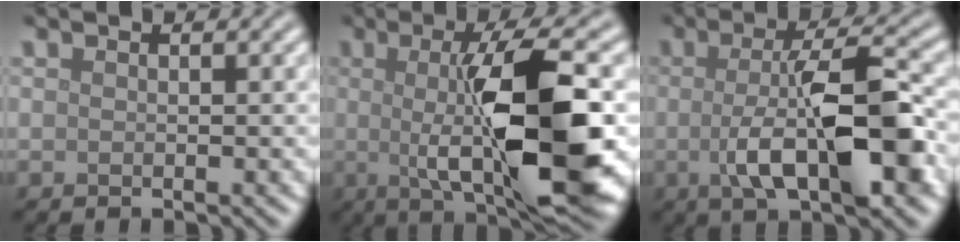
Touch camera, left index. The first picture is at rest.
{"total": 11.7, "force": [0.0, 3.1, 11.2], "torque": [-0.167, -0.007, 0.001]}
{"total": 9.1, "force": [-1.2, 2.9, 8.5], "torque": [-0.147, -0.001, -0.020]}